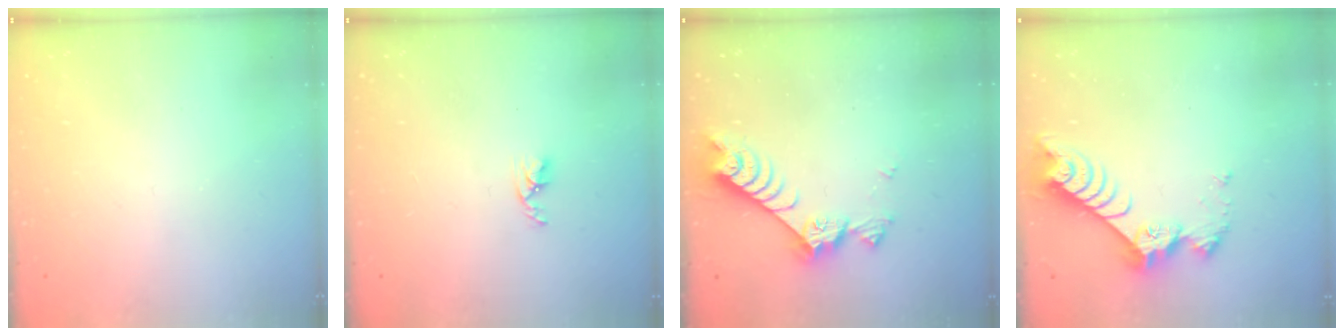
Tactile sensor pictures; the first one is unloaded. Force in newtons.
{"total": 2.7, "press": 2.7, "slide": 0.5}
{"total": 7.7, "press": 7.6, "slide": 1.2}
{"total": 9.4, "press": 9.3, "slide": 0.8}